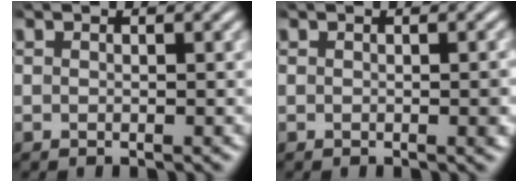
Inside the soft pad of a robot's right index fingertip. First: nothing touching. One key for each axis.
{"total": 0.5, "fx": -0.1, "fy": -0.1, "fz": 0.5, "tx": -0.002, "ty": 0.002, "tz": -0.002}